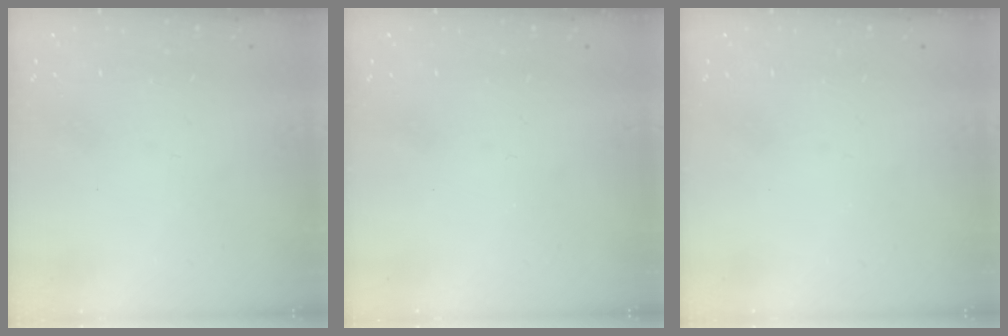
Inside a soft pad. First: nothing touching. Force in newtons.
{"total": 0.0}
{"total": 0.0}